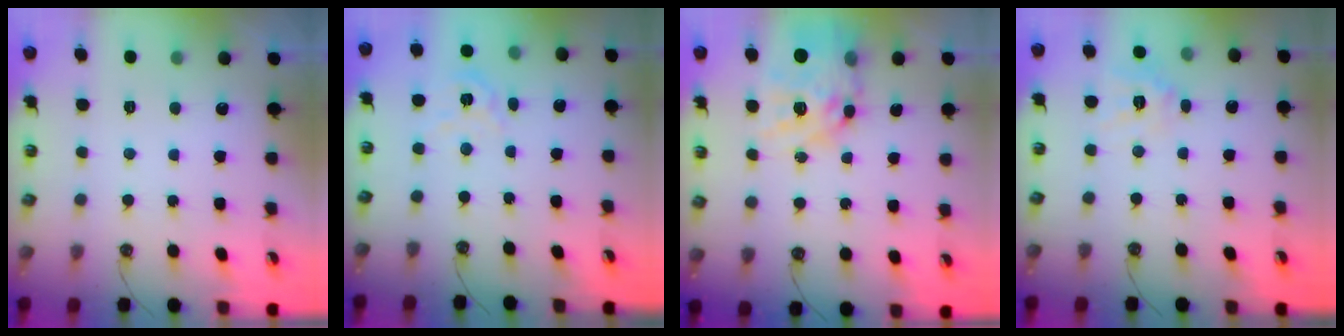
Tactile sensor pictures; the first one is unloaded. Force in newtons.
{"total": 5.5, "press": 5.5, "slide": 0.4}
{"total": 16.9, "press": 16.9, "slide": 1.7}
{"total": 10.7, "press": 10.7, "slide": 1.2}